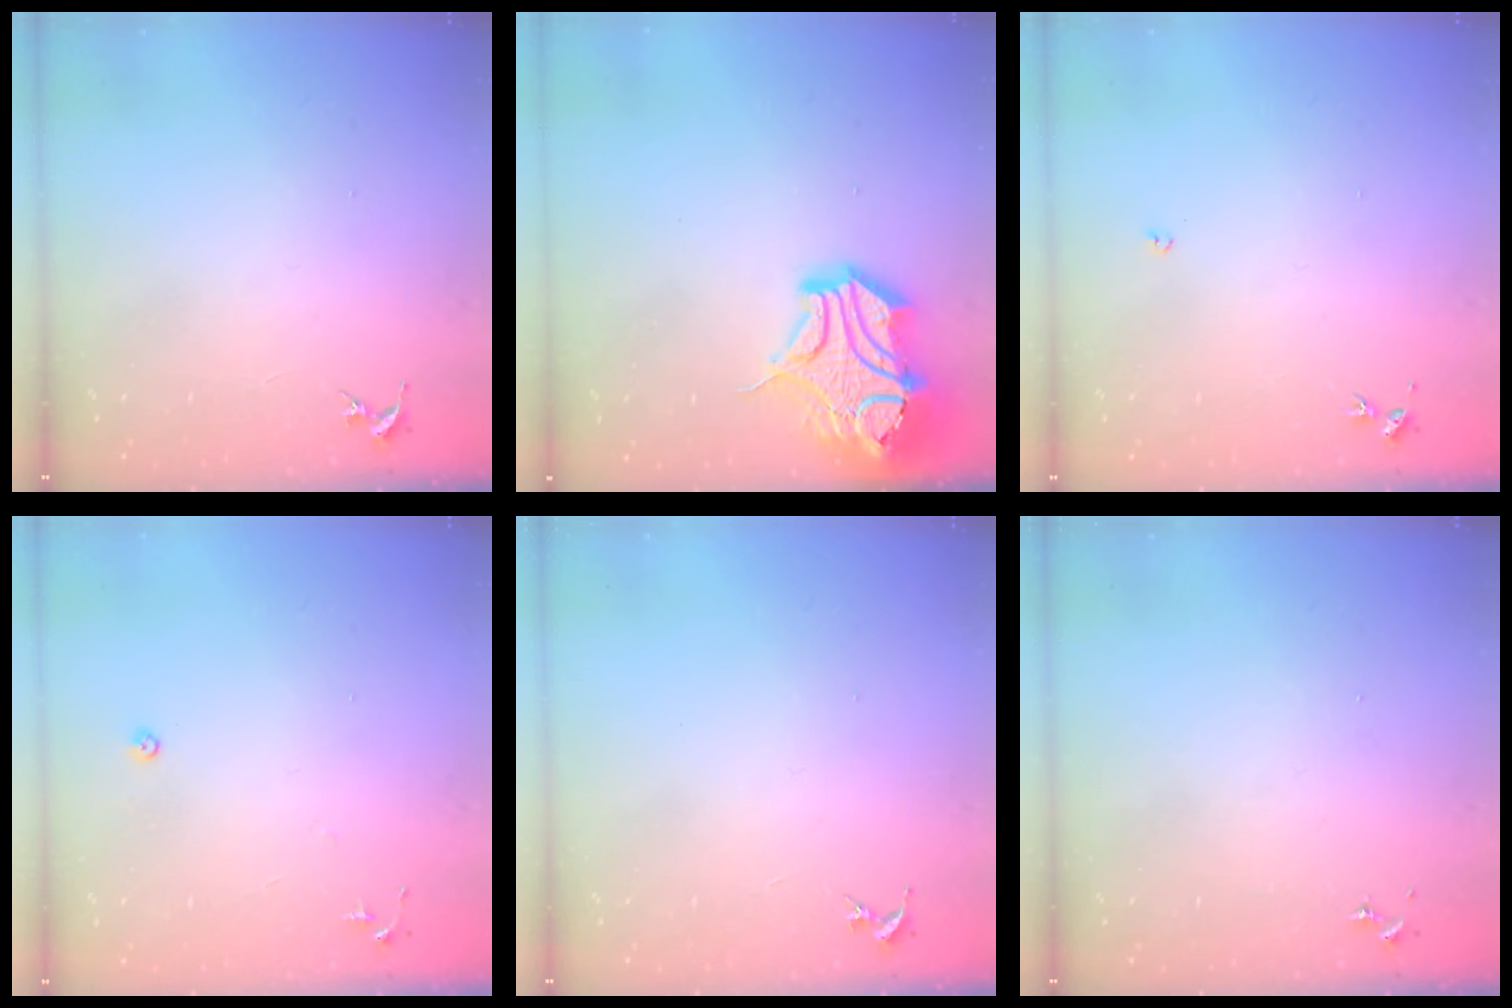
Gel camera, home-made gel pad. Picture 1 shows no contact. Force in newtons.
{"total": 19.2, "press": 19.0, "slide": 3.0}
{"total": 2.7, "press": 2.7, "slide": 0.5}
{"total": 5.5, "press": 5.5, "slide": 0.5}
{"total": 0.0}
{"total": 0.0}